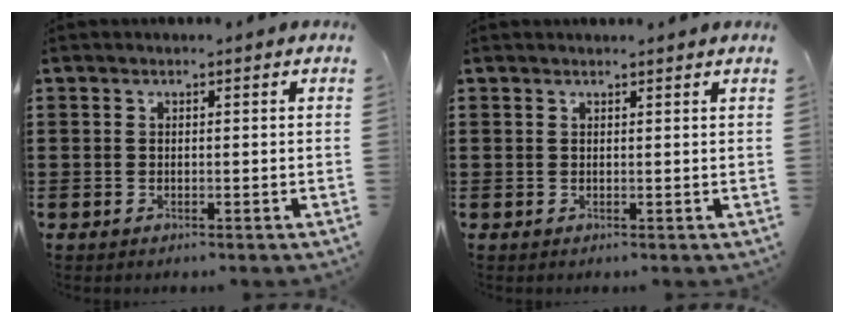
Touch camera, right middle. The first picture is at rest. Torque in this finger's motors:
{"motor_torque": [-0.05, -0.12, 0.04, 0.03]}